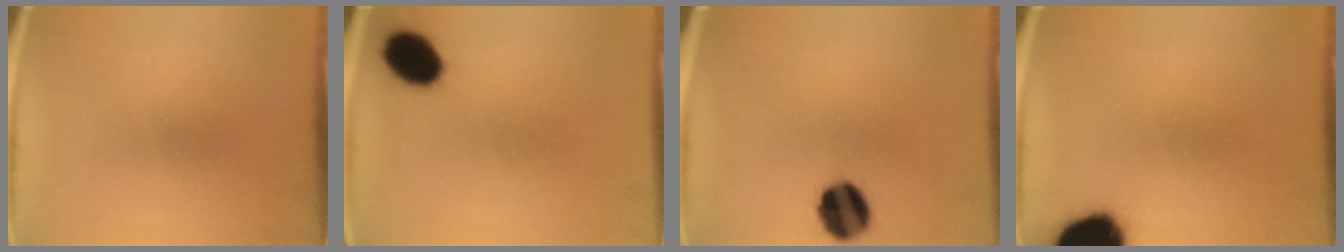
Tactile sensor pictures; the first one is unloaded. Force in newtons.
{"total": 8.9}
{"total": 11.0}
{"total": 18.1}